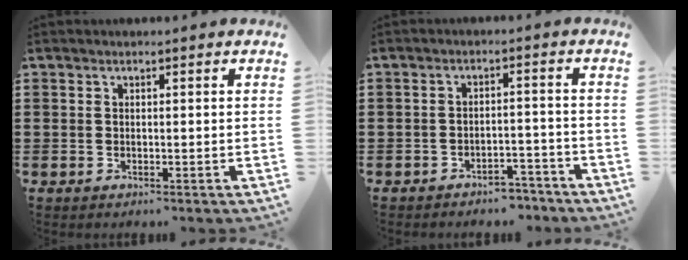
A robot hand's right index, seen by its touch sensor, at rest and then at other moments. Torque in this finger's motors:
{"motor_torque": [-0.19, -0.20, -0.16, -0.08]}